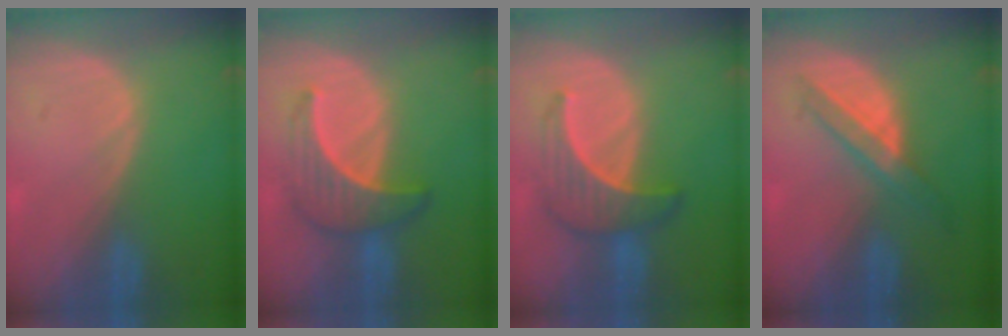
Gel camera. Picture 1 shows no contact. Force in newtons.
{"total": 6.6, "press": 6.3, "slide": 2.2}
{"total": 6.6, "press": 6.3, "slide": 2.0}
{"total": 6.1, "press": 5.6, "slide": 2.5}